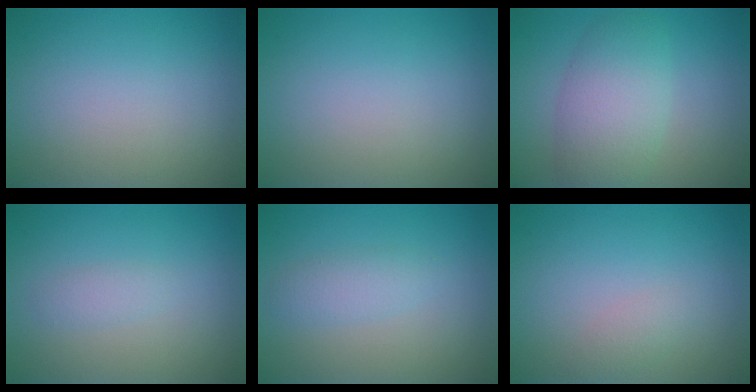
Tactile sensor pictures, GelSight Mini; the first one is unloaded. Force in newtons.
{"total": 0.0}
{"total": 5.5, "press": 5.5, "slide": 0.3}
{"total": 1.0, "press": 1.0, "slide": 0.0}
{"total": 1.7, "press": 1.7, "slide": 0.0}
{"total": 1.1, "press": 1.1, "slide": 0.0}